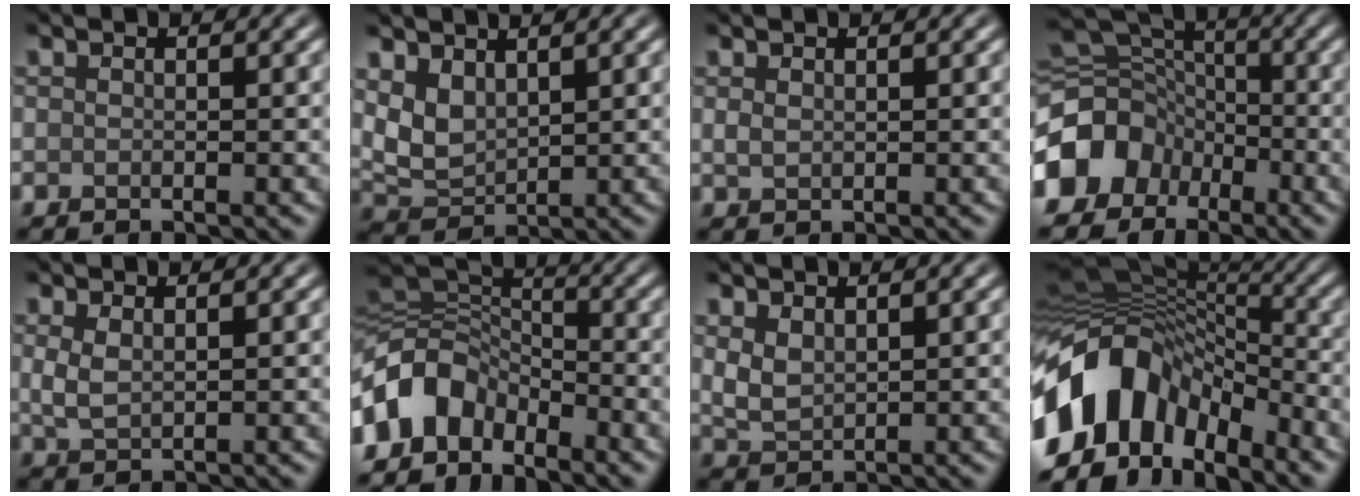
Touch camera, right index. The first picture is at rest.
{"total": 3.4, "force": [1.6, 2.1, 2.3], "torque": [-0.053, -0.006, 0.037]}
{"total": 0.9, "force": [0.4, 0.6, 0.6], "torque": [-0.018, -0.001, 0.013]}
{"total": 8.9, "force": [-4.5, 6.9, 3.5], "torque": [-0.074, 0.009, -0.097]}
{"total": 2.0, "force": [0.7, 0.9, 1.6], "torque": [-0.040, -0.001, 0.018]}
{"total": 7.1, "force": [-4.0, 4.5, 3.7], "torque": [-0.067, 0.009, -0.091]}
{"total": 2.5, "force": [1.1, 1.5, 1.7], "torque": [-0.041, -0.002, 0.028]}
{"total": 12.1, "force": [-6.0, 7.5, 7.3], "torque": [-0.136, 0.023, -0.121]}